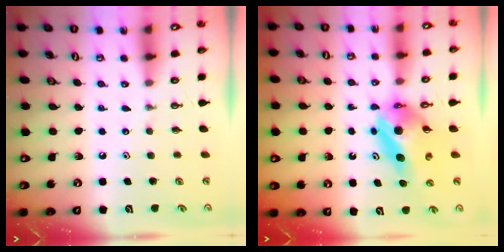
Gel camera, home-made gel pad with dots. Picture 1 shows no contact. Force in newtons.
{"total": 9.6, "press": 9.5, "slide": 0.9}